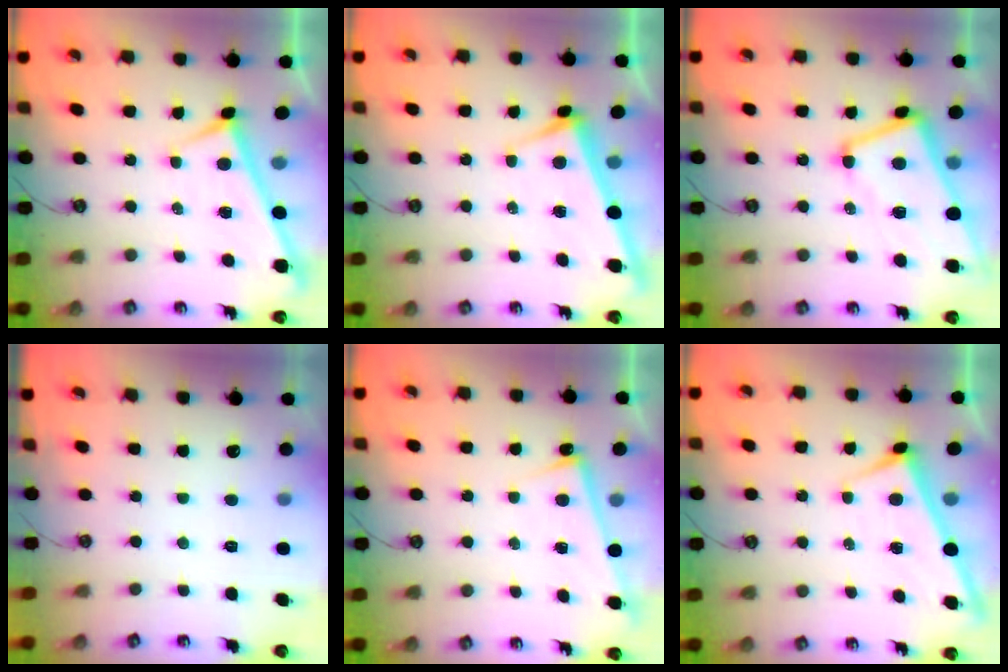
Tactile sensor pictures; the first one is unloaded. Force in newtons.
{"total": 4.6, "press": 4.6, "slide": 0.2}
{"total": 4.7, "press": 4.5, "slide": 1.4}
{"total": 0.0}
{"total": 2.8, "press": 2.7, "slide": 0.4}
{"total": 1.6, "press": 1.6, "slide": 0.1}